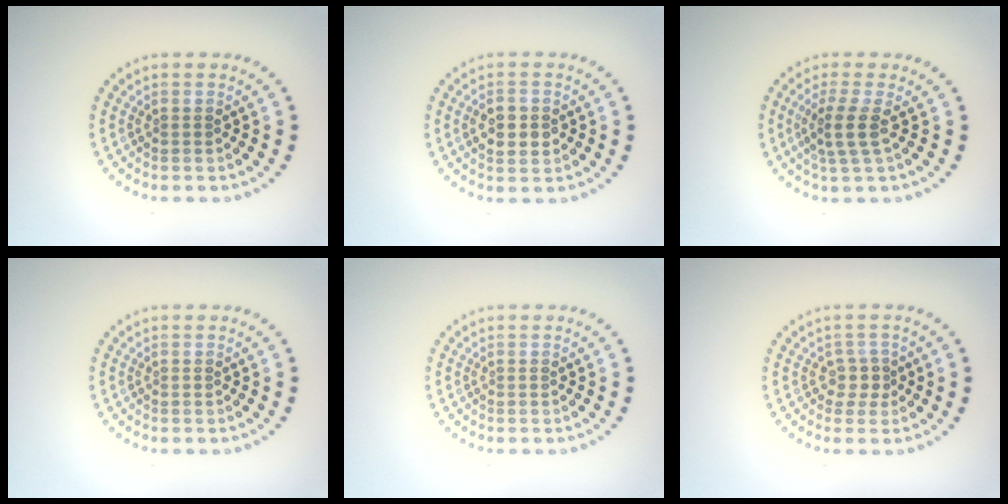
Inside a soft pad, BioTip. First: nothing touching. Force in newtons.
{"total": 2.4, "press": 2.4, "slide": 0.1}
{"total": 2.6, "press": 2.0, "slide": 1.5}
{"total": 0.0}
{"total": 0.0}
{"total": 1.6, "press": 1.2, "slide": 1.1}